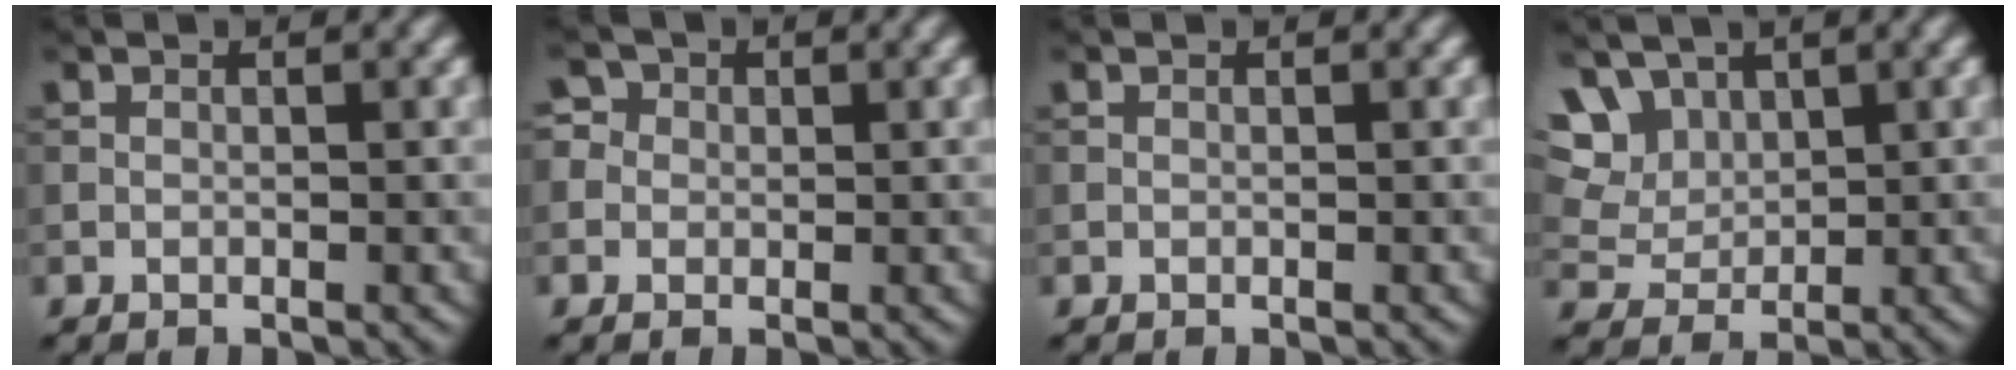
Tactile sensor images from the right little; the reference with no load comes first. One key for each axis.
{"total": 3.2, "fx": 1.1, "fy": 2.8, "fz": 1.1, "tx": -0.008, "ty": 0.018, "tz": -0.004}
{"total": 0.0}
{"total": 7.8, "fx": 4.1, "fy": 5.3, "fz": 3.8, "tx": -0.097, "ty": 0.014, "tz": 0.070}